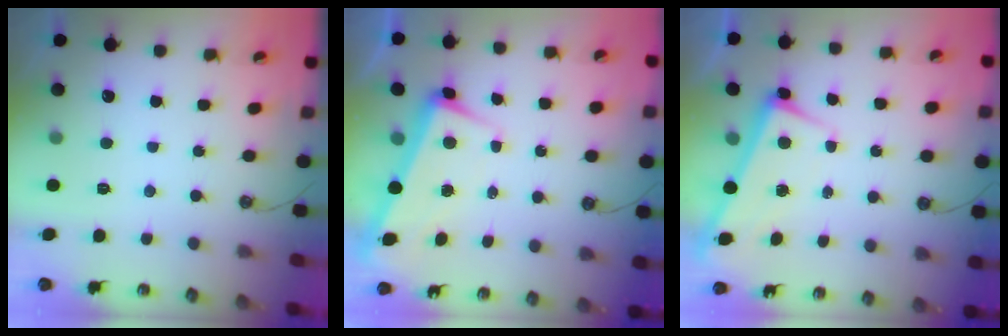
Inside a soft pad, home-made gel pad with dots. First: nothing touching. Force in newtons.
{"total": 2.0, "press": 1.6, "slide": 1.1}
{"total": 2.8, "press": 2.7, "slide": 0.4}